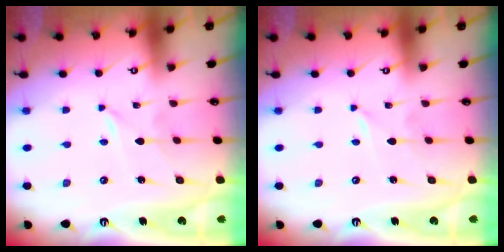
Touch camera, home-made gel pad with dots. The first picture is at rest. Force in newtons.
{"total": 0.0}